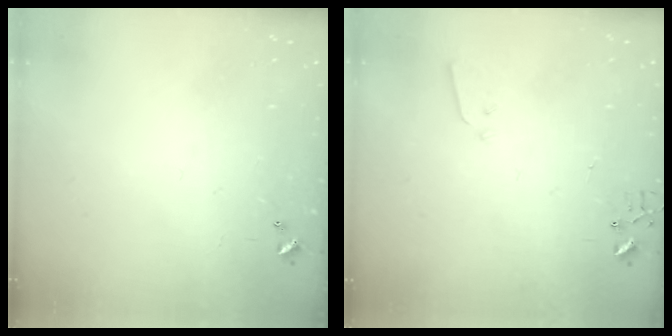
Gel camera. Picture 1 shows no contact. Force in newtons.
{"total": 3.0, "press": 2.9, "slide": 0.7}